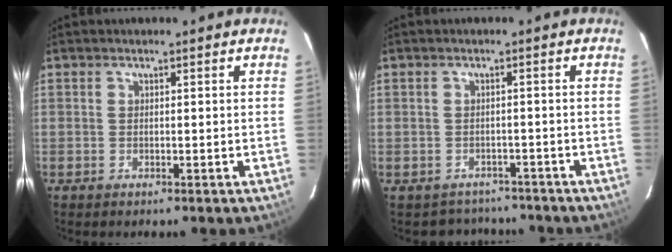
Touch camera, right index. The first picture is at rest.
{"total": 5.5, "force": [-4.4, 3.4, 0.0], "torque": [-0.003, 0.028, -0.058]}